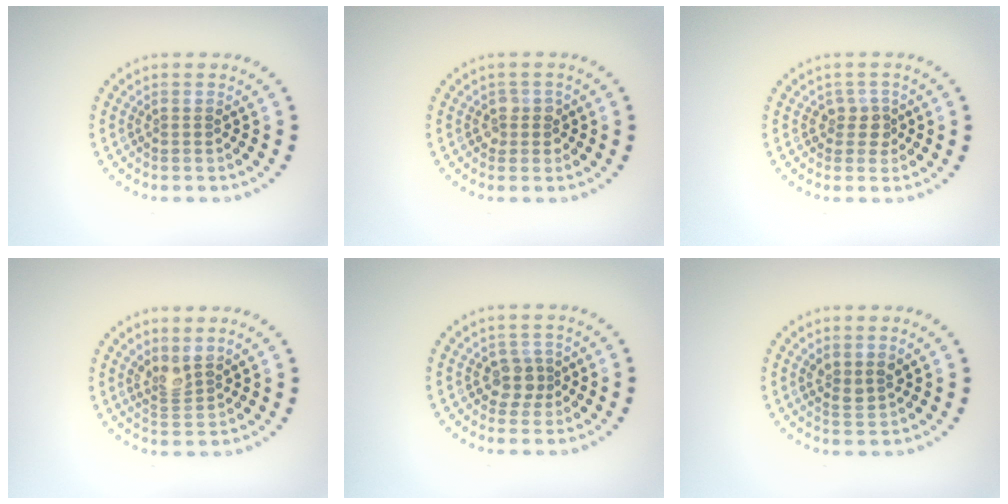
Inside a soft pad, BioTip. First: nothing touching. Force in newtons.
{"total": 1.4, "press": 1.3, "slide": 0.6}
{"total": 1.7, "press": 1.3, "slide": 1.1}
{"total": 2.1, "press": 1.6, "slide": 1.3}
{"total": 2.0, "press": 1.7, "slide": 1.1}
{"total": 1.5, "press": 1.3, "slide": 0.8}